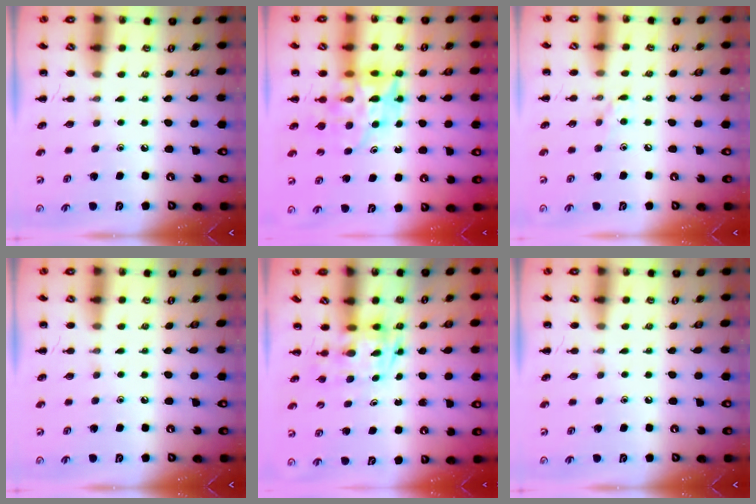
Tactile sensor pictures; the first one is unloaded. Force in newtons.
{"total": 12.2, "press": 11.6, "slide": 3.7}
{"total": 4.9, "press": 4.5, "slide": 1.8}
{"total": 0.0}
{"total": 2.8, "press": 2.7, "slide": 0.7}
{"total": 0.0}